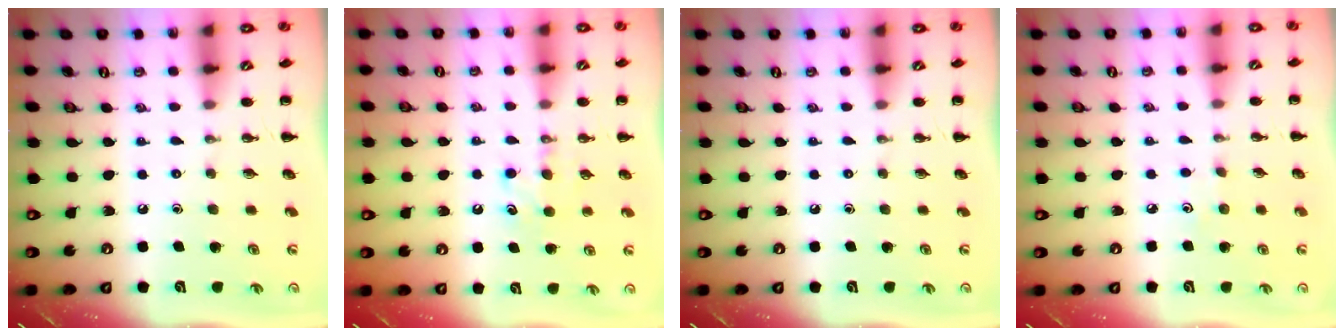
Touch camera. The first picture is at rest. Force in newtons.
{"total": 7.1, "press": 6.9, "slide": 1.6}
{"total": 0.0}
{"total": 2.8, "press": 2.7, "slide": 0.8}